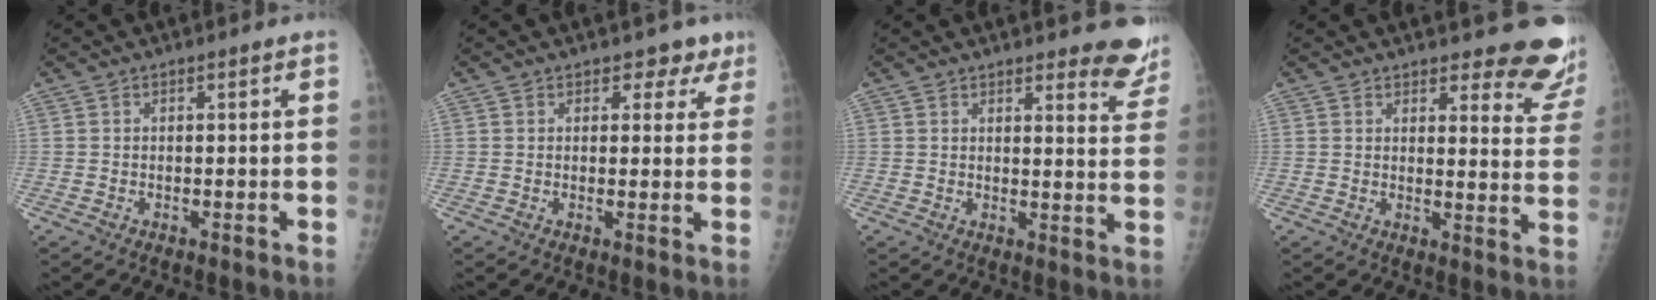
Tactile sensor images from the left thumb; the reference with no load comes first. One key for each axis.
{"total": 3.9, "fx": 2.8, "fy": 2.7, "fz": 0.7, "tx": 0.024, "ty": -0.014, "tz": 0.024}
{"total": 7.5, "fx": 6.7, "fy": 2.3, "fz": 2.6, "tx": 0.007, "ty": -0.048, "tz": 0.060}
{"total": 11.9, "fx": 10.9, "fy": 3.2, "fz": 3.5, "tx": 0.003, "ty": -0.097, "tz": 0.102}